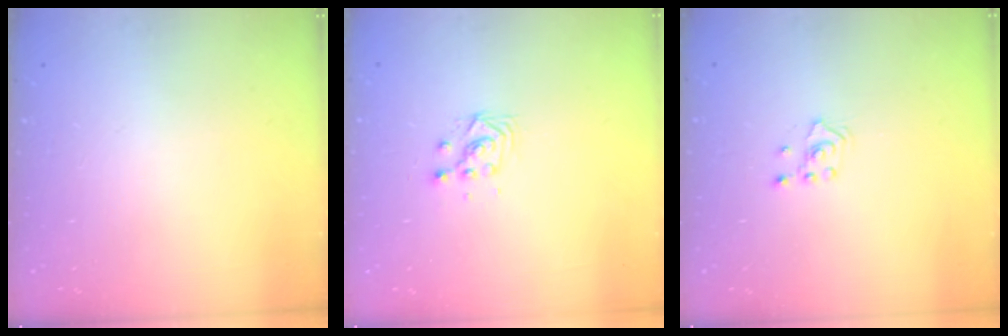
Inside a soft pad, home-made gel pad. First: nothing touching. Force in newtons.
{"total": 3.6, "press": 3.6, "slide": 0.1}
{"total": 2.4, "press": 2.2, "slide": 0.8}